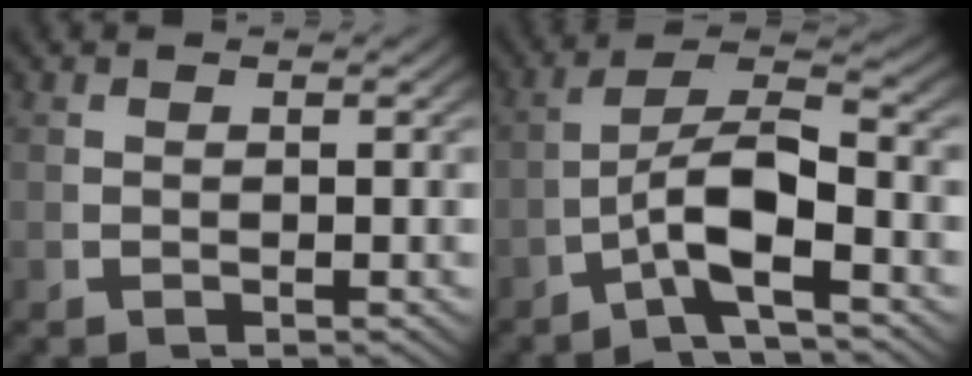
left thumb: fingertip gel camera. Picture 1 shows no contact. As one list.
[{"total": 7.4, "force": [-1.0, 3.8, 6.3], "torque": [-0.123, -0.019, -0.016]}]